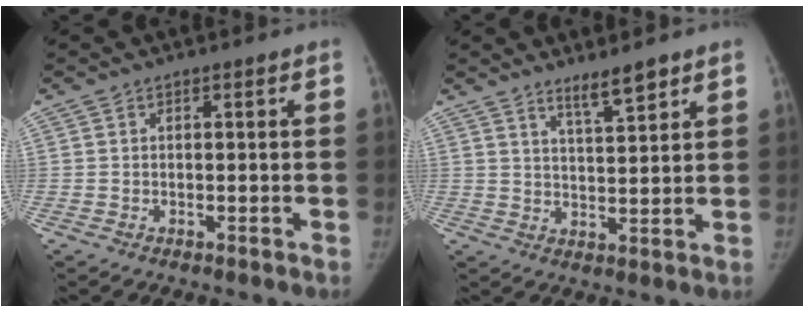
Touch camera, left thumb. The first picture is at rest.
{"total": 5.2, "force": [4.1, 0.7, 3.2], "torque": [-0.045, -0.036, 0.069]}